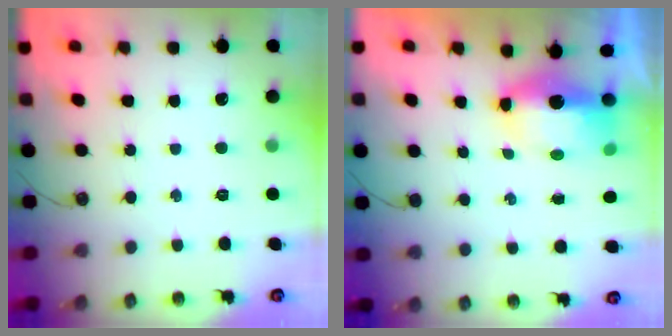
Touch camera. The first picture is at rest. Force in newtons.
{"total": 14.8, "press": 9.0, "slide": 11.7}